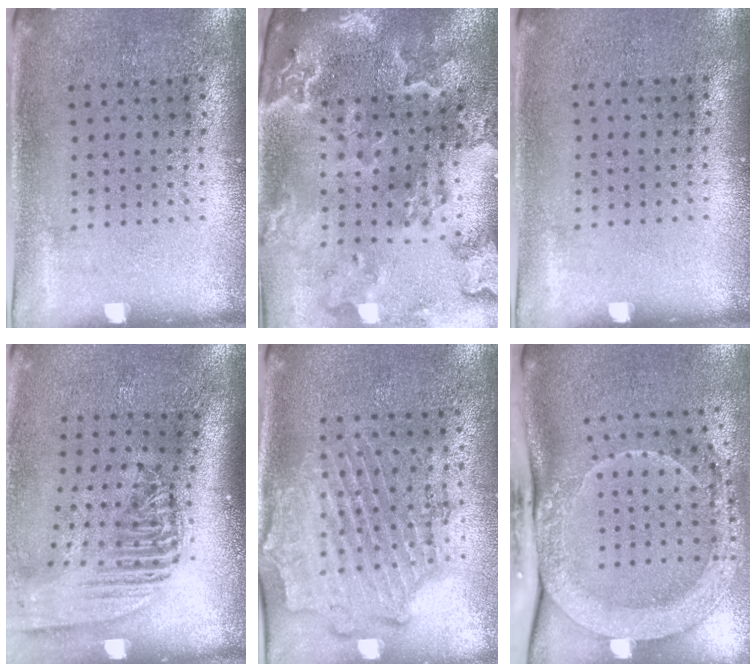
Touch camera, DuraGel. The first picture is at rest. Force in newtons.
{"total": 3.3, "press": 3.0, "slide": 1.3}
{"total": 0.0}
{"total": 2.4, "press": 1.8, "slide": 1.6}
{"total": 1.9, "press": 1.7, "slide": 0.7}
{"total": 2.4, "press": 2.1, "slide": 1.1}